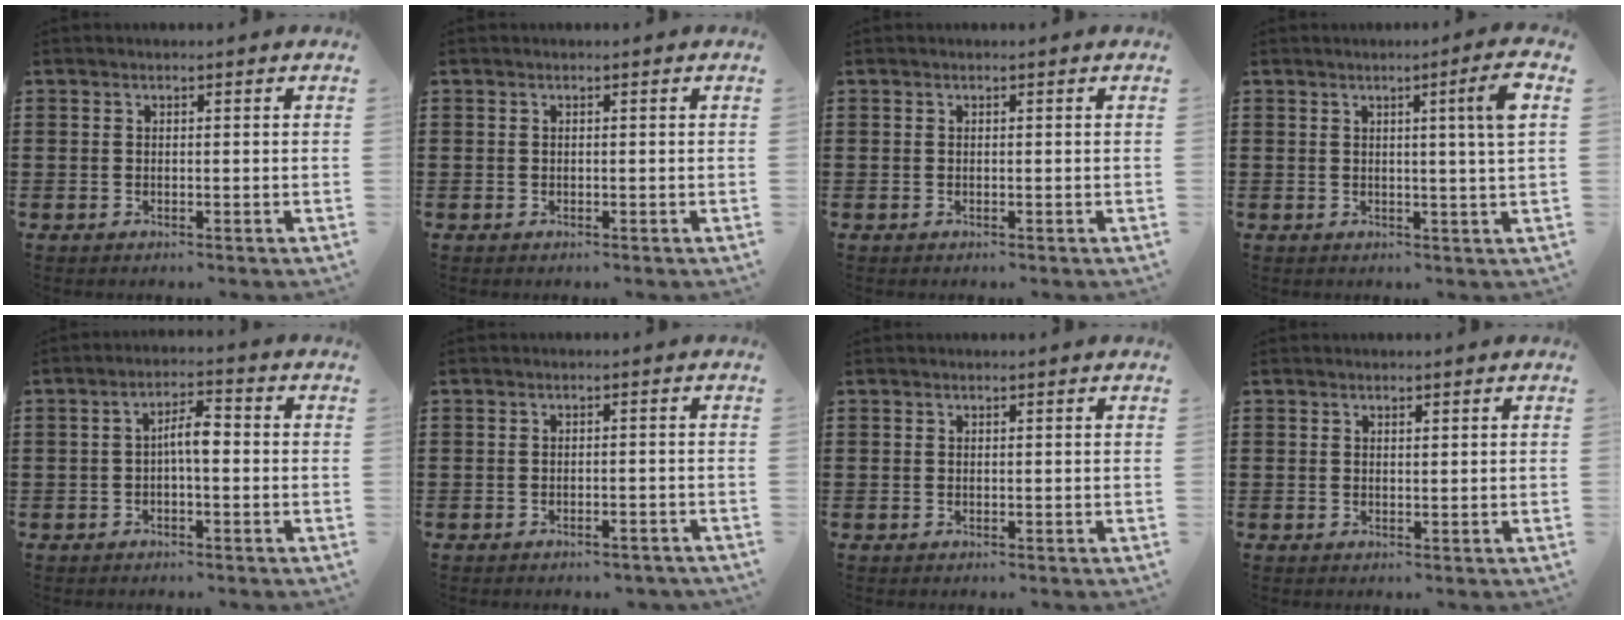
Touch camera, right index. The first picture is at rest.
{"total": 0.0}
{"total": 0.0}
{"total": 5.1, "force": [1.5, -0.9, 4.8], "torque": [-0.075, -0.015, 0.016]}
{"total": 3.7, "force": [-0.5, 1.0, 3.5], "torque": [-0.066, 0.010, -0.012]}
{"total": 1.5, "force": [-1.5, 0.1, 0.2], "torque": [-0.010, -0.002, -0.031]}
{"total": 0.0}
{"total": 0.5, "force": [0.4, 0.2, 0.2], "torque": [-0.004, 0.003, 0.007]}